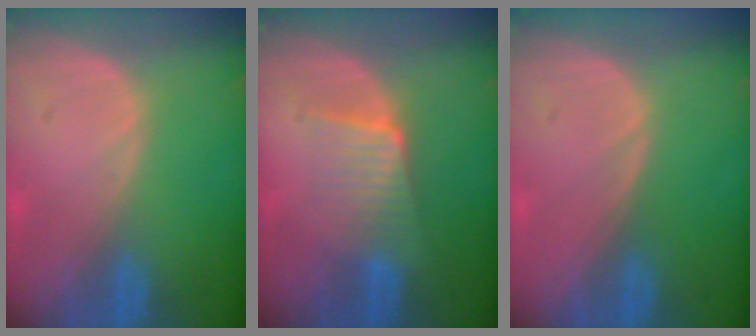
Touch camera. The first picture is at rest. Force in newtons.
{"total": 5.8, "press": 5.4, "slide": 2.1}
{"total": 0.0}